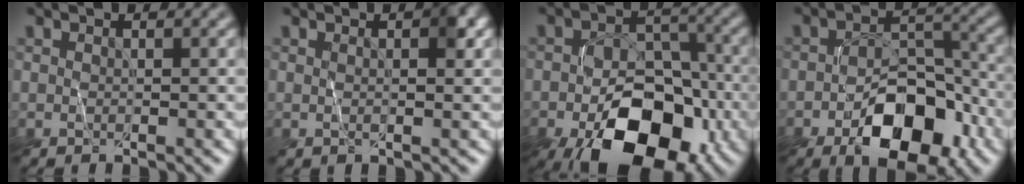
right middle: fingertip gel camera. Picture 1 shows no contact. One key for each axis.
{"total": 1.8, "fx": 0.5, "fy": 0.4, "fz": 1.7, "tx": -0.019, "ty": 0.004, "tz": 0.010}
{"total": 12.9, "fx": -6.5, "fy": 7.0, "fz": 8.7, "tx": -0.141, "ty": -0.015, "tz": -0.101}
{"total": 8.8, "fx": -4.7, "fy": 4.0, "fz": 6.3, "tx": -0.095, "ty": 0.012, "tz": -0.074}